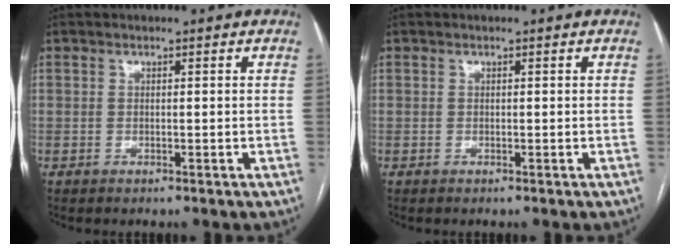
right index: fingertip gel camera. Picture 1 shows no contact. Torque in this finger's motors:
{"motor_torque": [0.52, 0.30, 0.01, 0.00]}